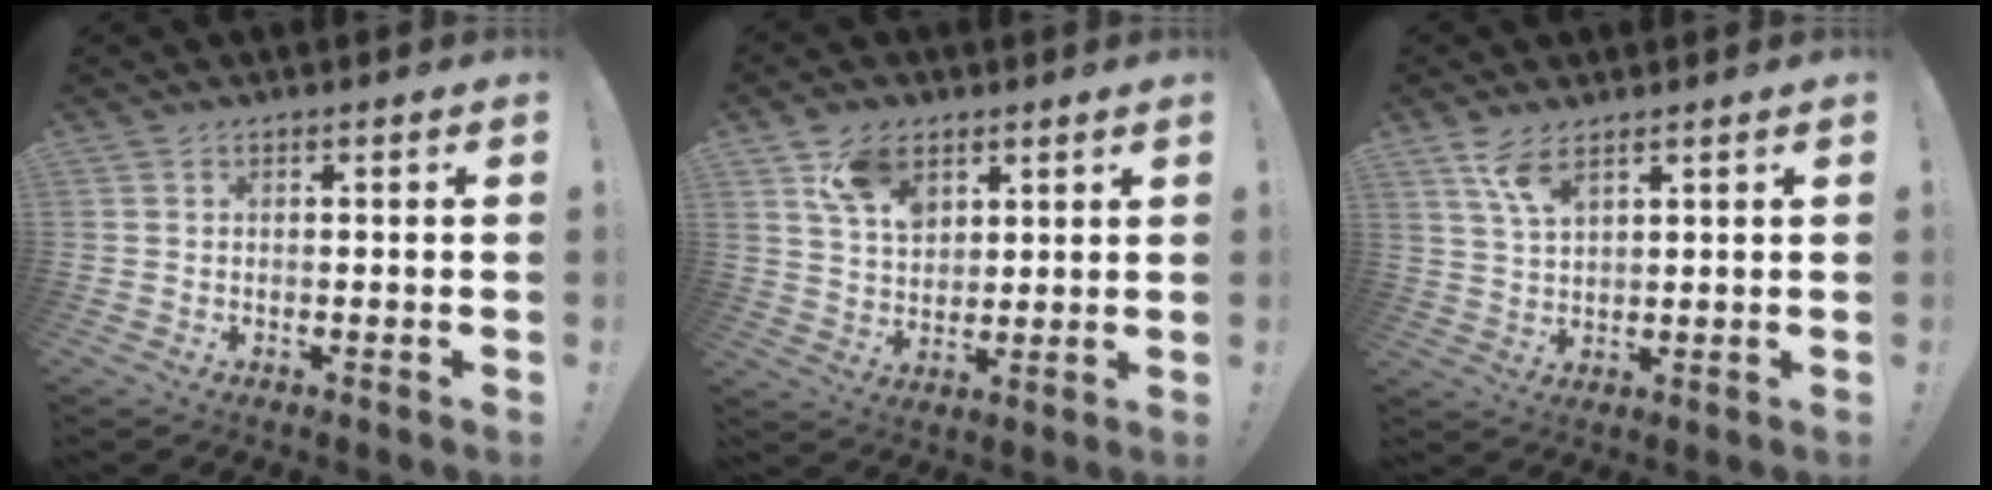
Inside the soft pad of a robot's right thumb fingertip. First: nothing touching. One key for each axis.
{"total": 10.9, "fx": 6.2, "fy": 7.2, "fz": 5.4, "tx": -0.095, "ty": -0.018, "tz": 0.121}
{"total": 7.0, "fx": 4.6, "fy": 2.6, "fz": 4.6, "tx": -0.090, "ty": -0.016, "tz": 0.085}